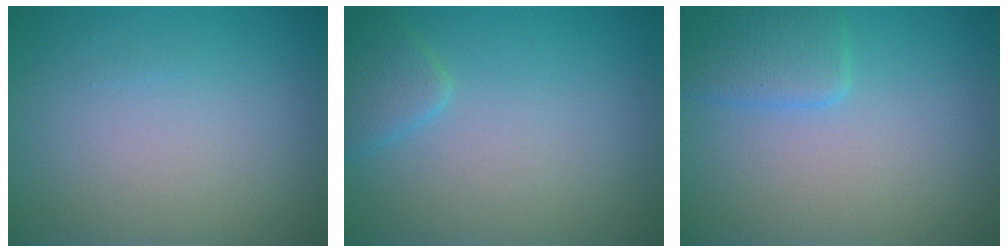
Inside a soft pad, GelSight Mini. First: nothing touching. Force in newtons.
{"total": 1.8, "press": 1.8, "slide": 0.1}
{"total": 2.6, "press": 2.5, "slide": 0.3}